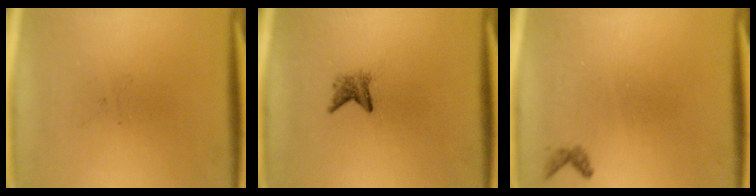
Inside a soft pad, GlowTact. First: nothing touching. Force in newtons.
{"total": 1.8}
{"total": 0.7}